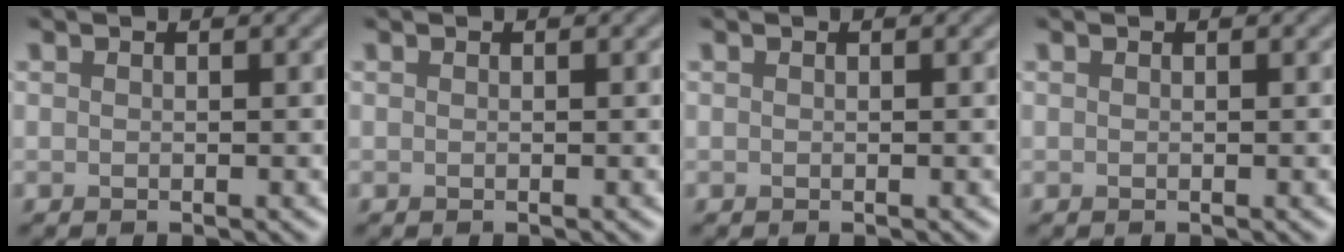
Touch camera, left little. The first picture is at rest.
{"total": 0.0}
{"total": 0.0}
{"total": 0.0}